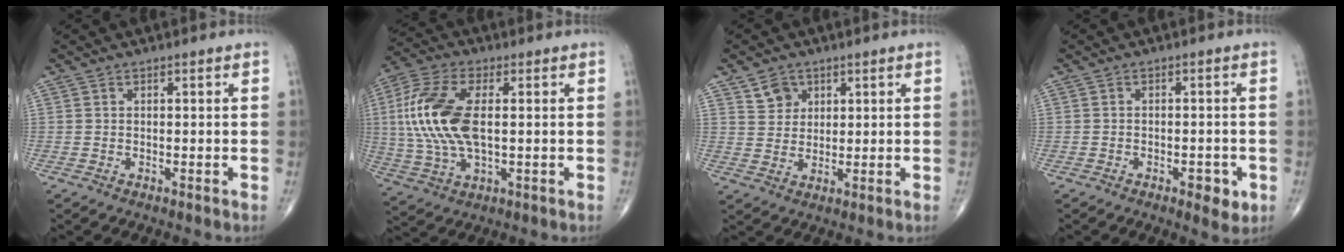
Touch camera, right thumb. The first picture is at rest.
{"total": 16.2, "force": [1.4, 8.1, 14.0], "torque": [-0.314, 0.005, 0.027]}
{"total": 4.5, "force": [2.5, 3.6, 1.2], "torque": [-0.003, -0.018, 0.048]}
{"total": 4.1, "force": [-1.7, 1.8, 3.3], "torque": [-0.034, 0.001, -0.020]}